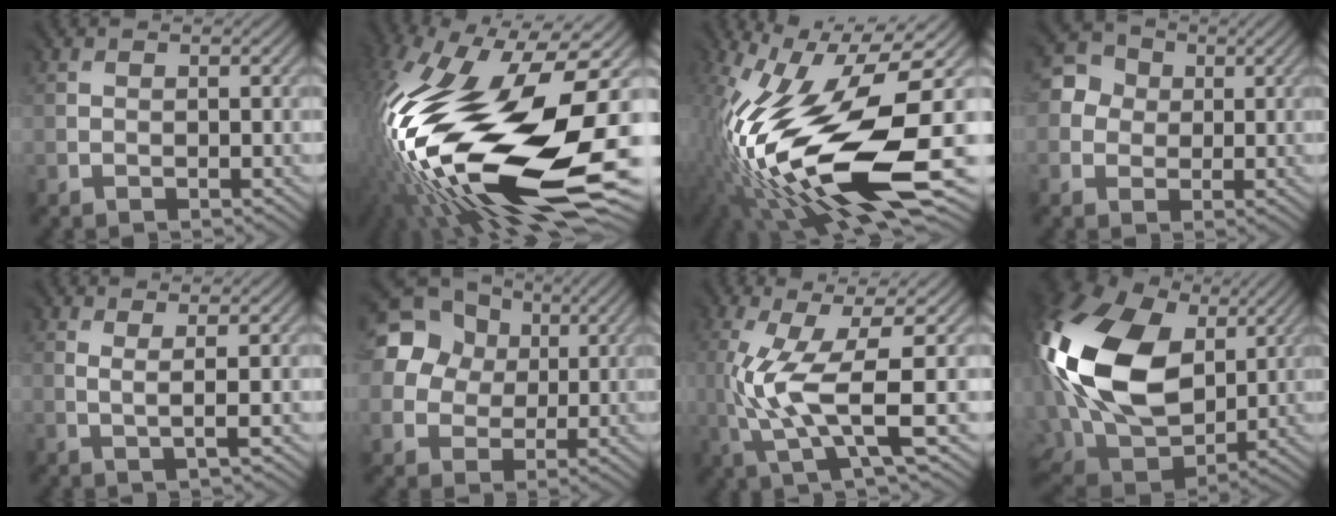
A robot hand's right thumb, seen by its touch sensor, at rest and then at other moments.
{"total": 21.8, "force": [-3.0, 10.4, 18.9], "torque": [-0.406, -0.042, -0.048]}
{"total": 19.4, "force": [-4.1, 7.5, 17.4], "torque": [-0.344, -0.028, -0.064]}
{"total": 4.0, "force": [0.4, 3.8, 1.0], "torque": [-0.019, 0.008, 0.001]}
{"total": 1.7, "force": [0.5, 0.1, 1.6], "torque": [-0.032, 0.002, 0.010]}
{"total": 17.2, "force": [6.3, 14.8, 6.2], "torque": [-0.192, 0.033, 0.109]}
{"total": 9.5, "force": [-1.0, 2.5, 9.1], "torque": [-0.197, -0.001, -0.010]}
{"total": 21.0, "force": [4.6, 14.5, 14.4], "torque": [-0.371, 0.017, 0.086]}